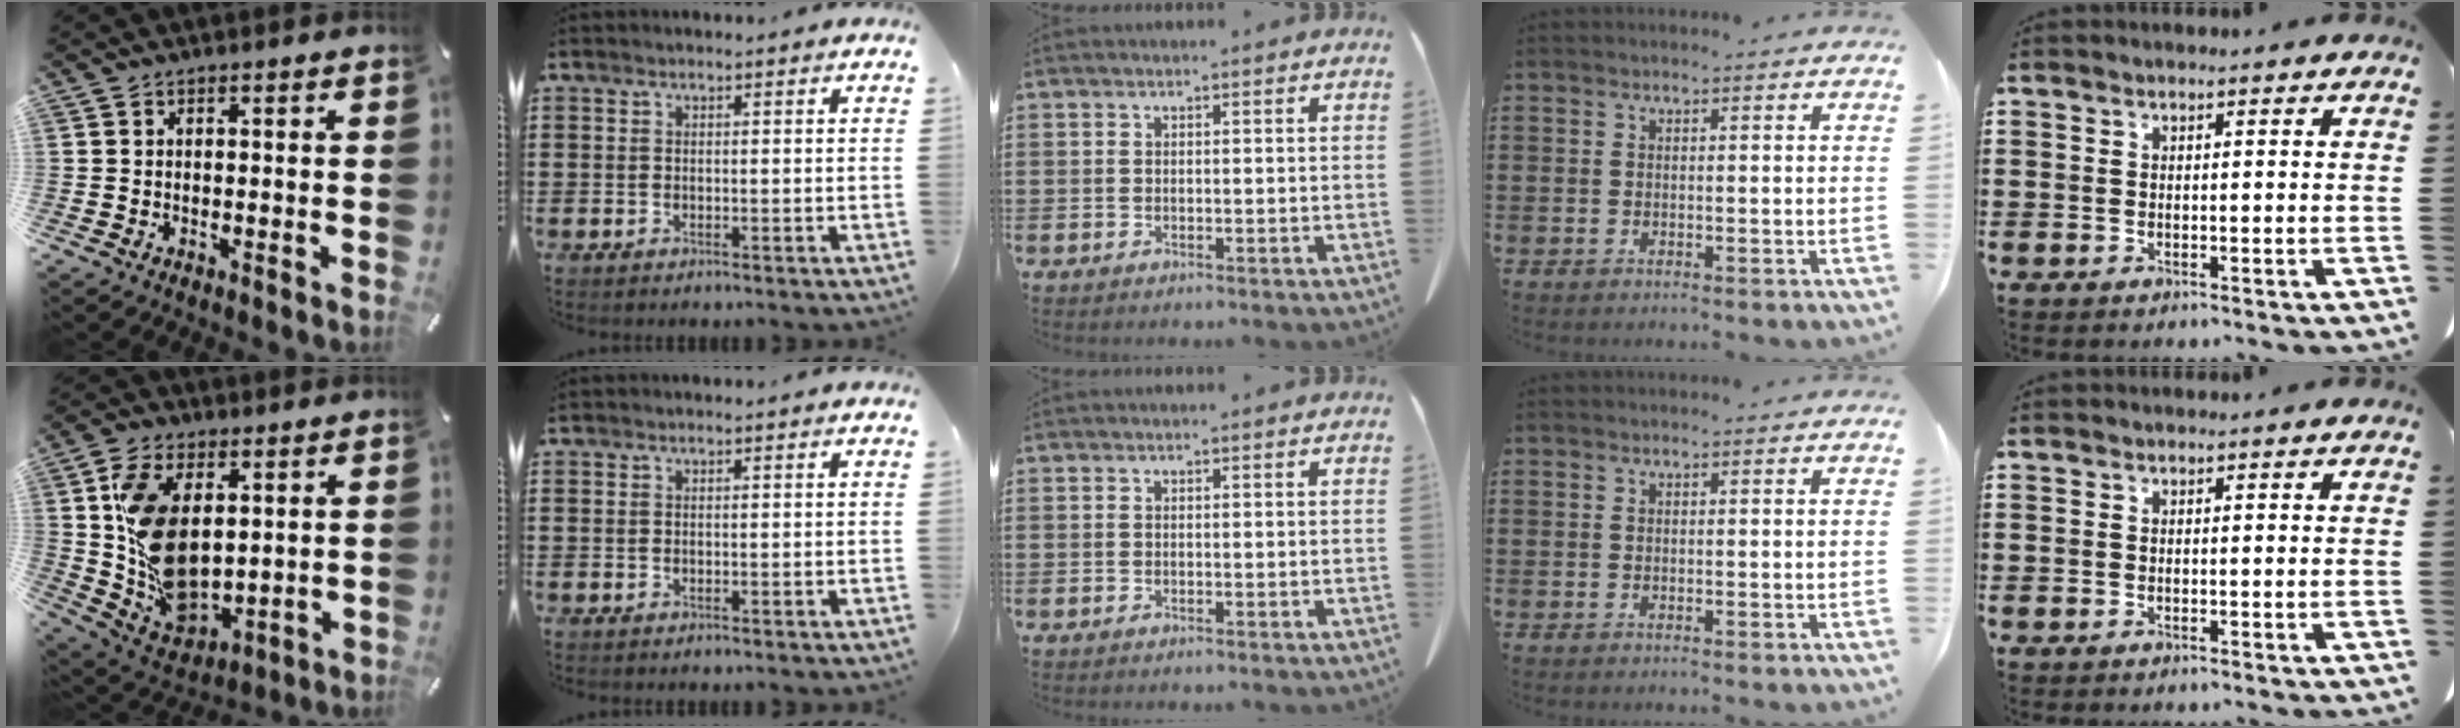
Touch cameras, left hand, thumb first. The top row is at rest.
{"thumb": {"total": 16.5, "force": [3.1, 10.9, 12.0], "torque": [-0.234, -0.008, 0.066]}}